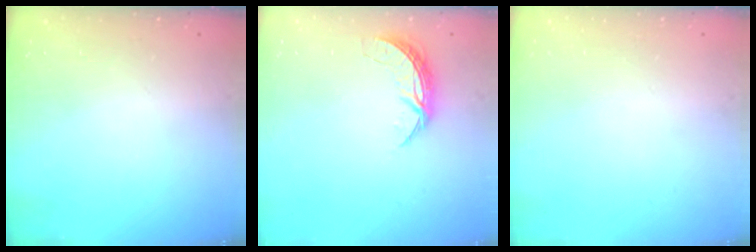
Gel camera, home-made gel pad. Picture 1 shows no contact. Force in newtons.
{"total": 6.5, "press": 6.5, "slide": 0.5}
{"total": 0.0}